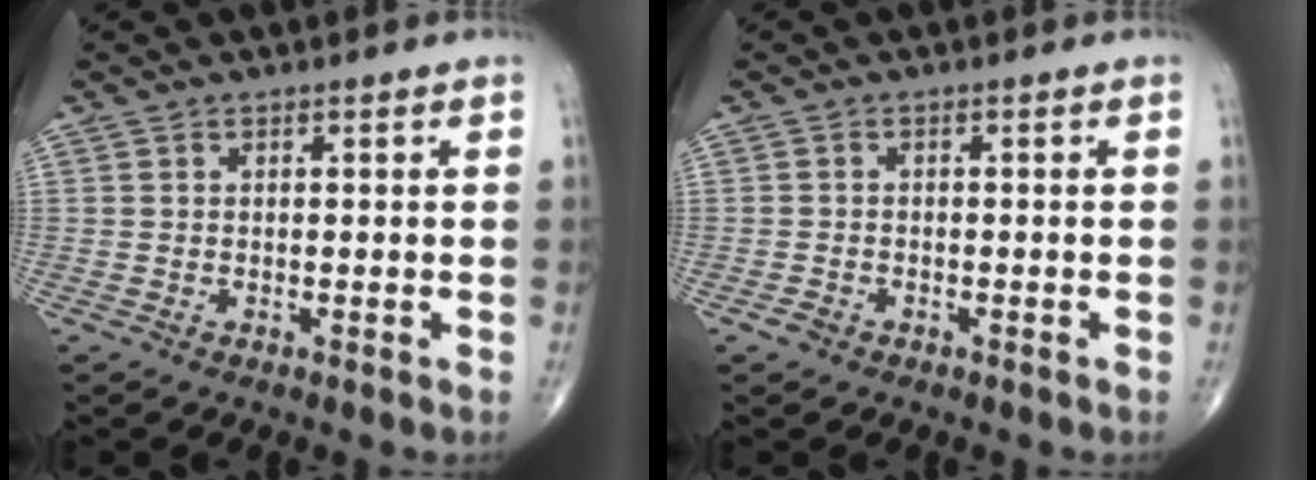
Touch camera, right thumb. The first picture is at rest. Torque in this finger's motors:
{"motor_torque": [0.39, 0.18, -0.13, -0.36, -0.03]}